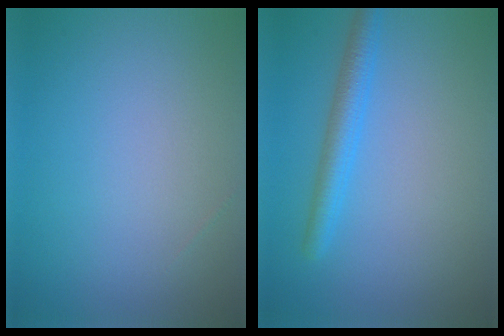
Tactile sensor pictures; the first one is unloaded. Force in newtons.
{"total": 2.8, "press": 2.8, "slide": 0.1}